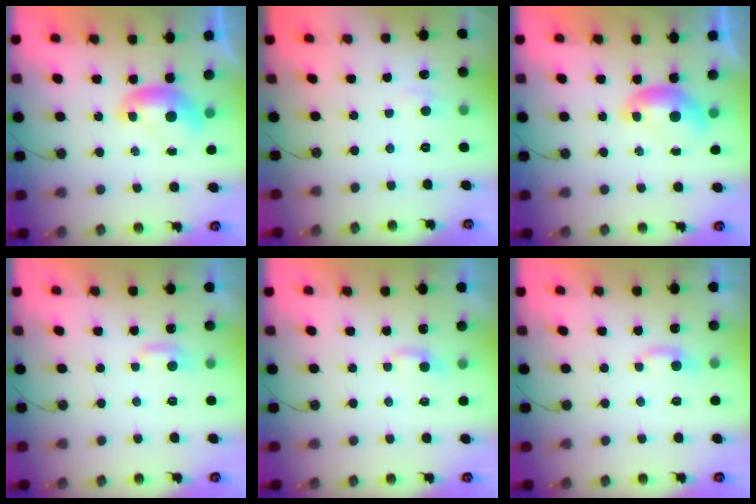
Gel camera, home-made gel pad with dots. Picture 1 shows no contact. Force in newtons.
{"total": 1.0, "press": 0.8, "slide": 0.7}
{"total": 0.0}
{"total": 1.6, "press": 1.4, "slide": 0.7}
{"total": 2.5, "press": 2.4, "slide": 0.4}
{"total": 2.3, "press": 2.2, "slide": 0.5}